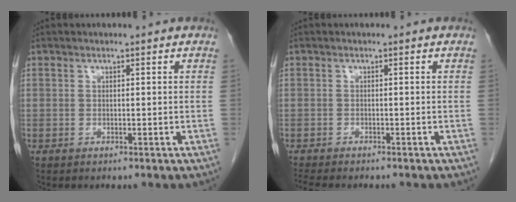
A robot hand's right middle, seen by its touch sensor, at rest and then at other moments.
{"total": 6.4, "force": [-5.5, 1.3, 2.8], "torque": [-0.041, -0.010, -0.082]}